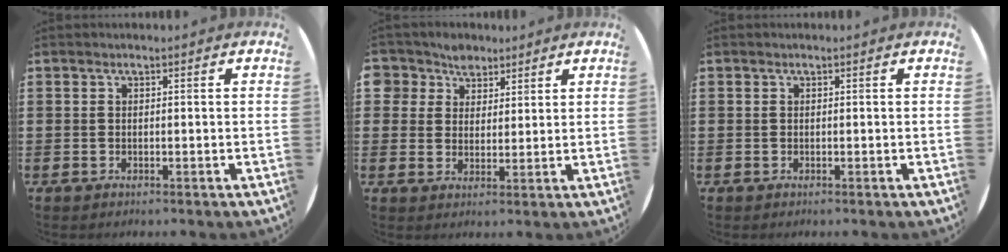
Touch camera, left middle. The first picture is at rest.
{"total": 4.5, "force": [3.4, 3.0, -0.3], "torque": [-0.007, 0.002, 0.063]}
{"total": 0.0}